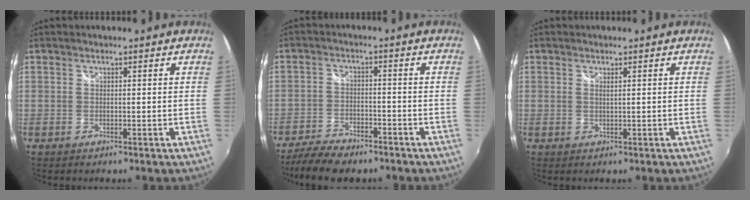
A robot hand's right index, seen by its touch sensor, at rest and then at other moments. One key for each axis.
{"total": 10.1, "fx": -8.3, "fy": 3.6, "fz": 4.6, "tx": -0.119, "ty": -0.020, "tz": -0.143}
{"total": 0.7, "fx": 0.3, "fy": -0.1, "fz": 0.6, "tx": -0.011, "ty": 0.000, "tz": 0.006}